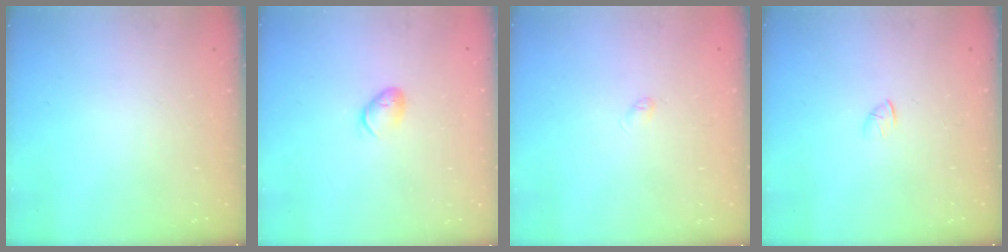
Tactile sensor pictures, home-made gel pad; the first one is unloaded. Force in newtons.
{"total": 5.7, "press": 5.6, "slide": 0.9}
{"total": 2.5, "press": 2.5, "slide": 0.5}
{"total": 1.5, "press": 1.4, "slide": 0.4}